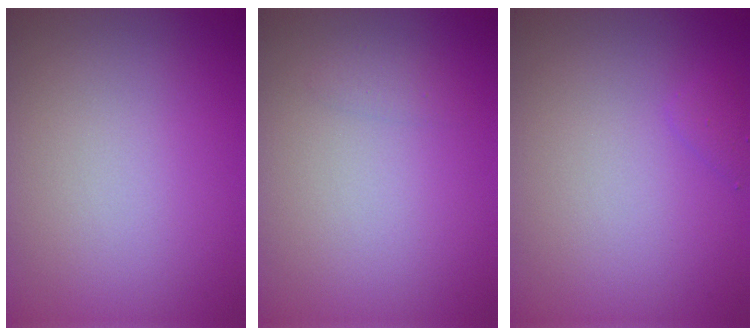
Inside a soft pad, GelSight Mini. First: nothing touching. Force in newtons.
{"total": 0.7, "press": 0.7, "slide": 0.0}
{"total": 0.8, "press": 0.8, "slide": 0.0}